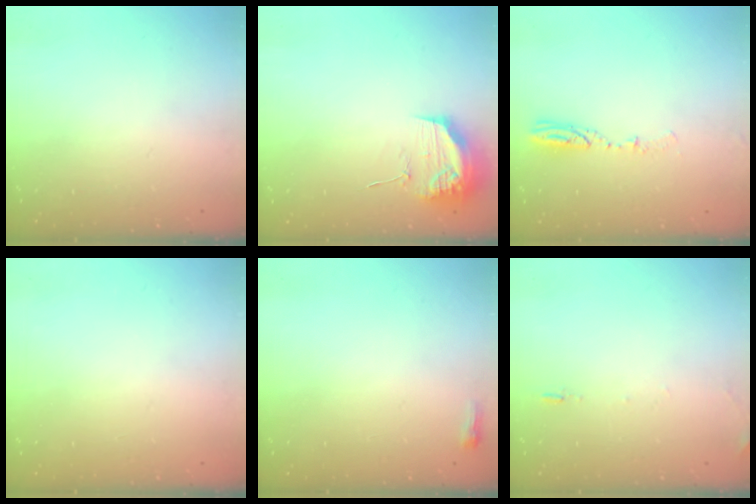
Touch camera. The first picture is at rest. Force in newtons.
{"total": 12.3, "press": 12.3, "slide": 1.1}
{"total": 4.8, "press": 4.7, "slide": 1.0}
{"total": 0.0}
{"total": 2.6, "press": 2.5, "slide": 0.6}
{"total": 5.6, "press": 5.3, "slide": 1.8}